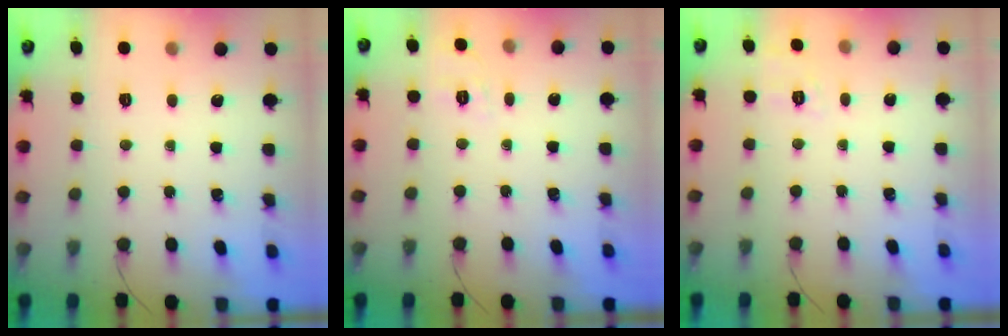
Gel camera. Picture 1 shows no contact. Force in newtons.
{"total": 1.9, "press": 0.4, "slide": 1.9}
{"total": 3.2, "press": 2.6, "slide": 1.8}